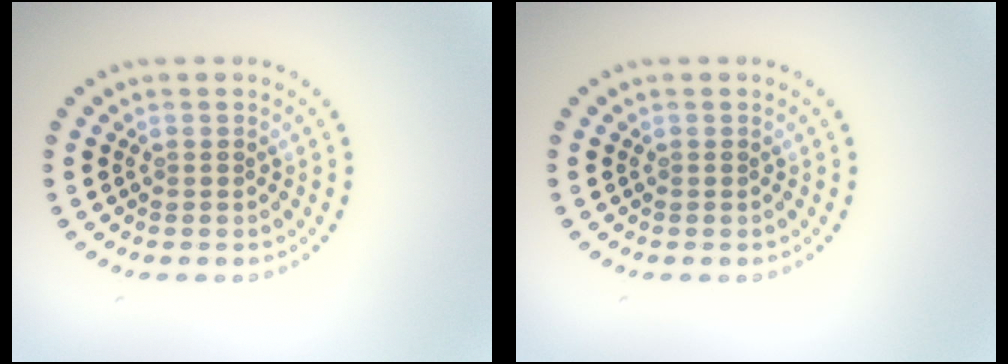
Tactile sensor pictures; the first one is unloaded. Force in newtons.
{"total": 0.0}